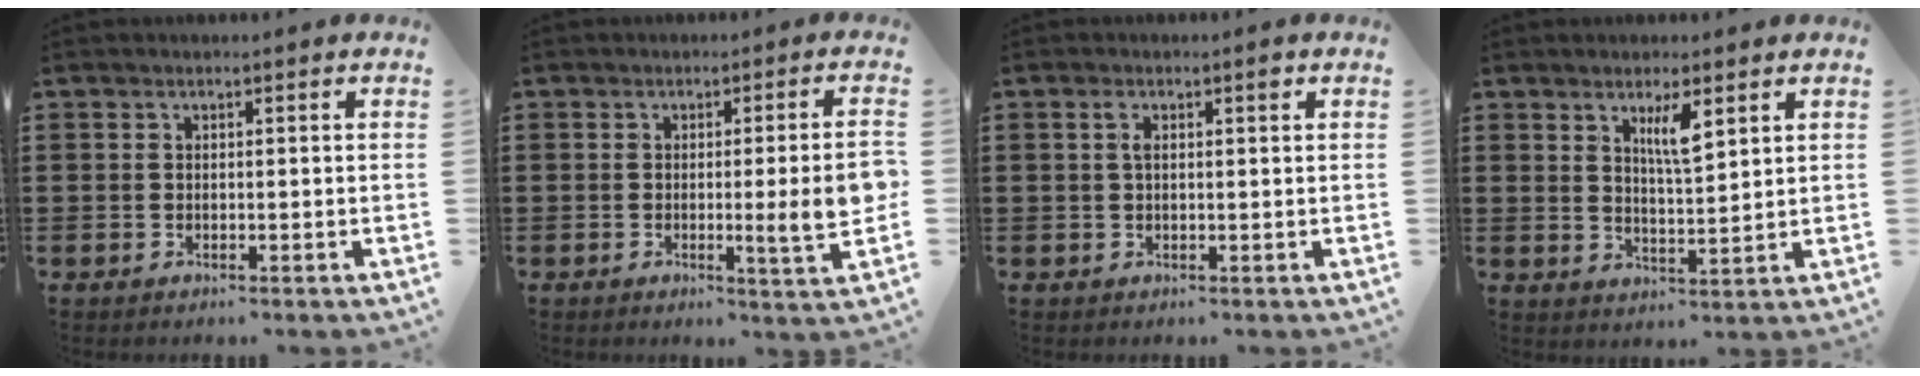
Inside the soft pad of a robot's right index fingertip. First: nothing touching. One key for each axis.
{"total": 7.1, "fx": -0.6, "fy": 0.2, "fz": 7.0, "tx": -0.101, "ty": -0.019, "tz": -0.011}
{"total": 2.2, "fx": 0.7, "fy": 0.5, "fz": 2.0, "tx": -0.032, "ty": 0.001, "tz": 0.008}
{"total": 4.3, "fx": 2.4, "fy": 0.9, "fz": 3.5, "tx": -0.068, "ty": 0.000, "tz": 0.038}